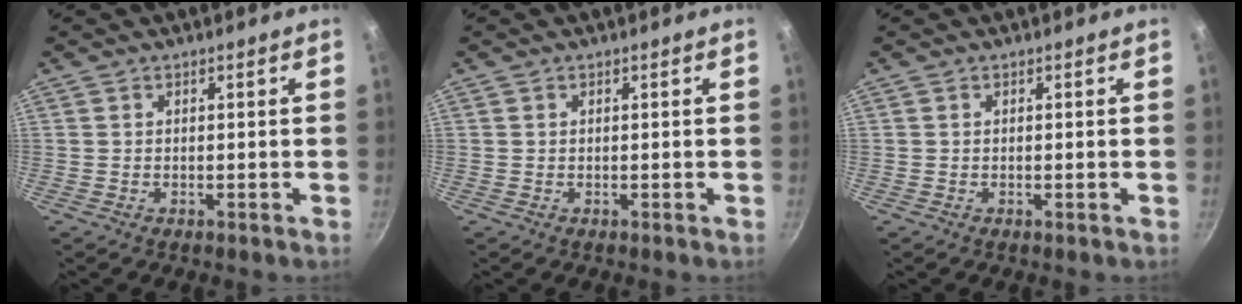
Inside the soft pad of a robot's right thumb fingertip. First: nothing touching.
{"total": 0.0}
{"total": 0.0}